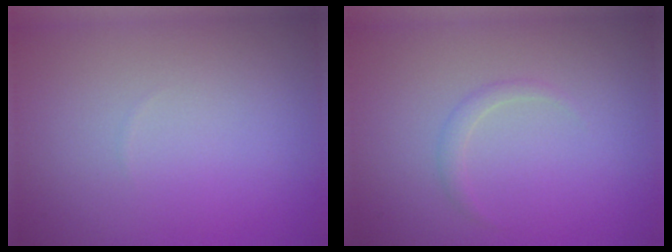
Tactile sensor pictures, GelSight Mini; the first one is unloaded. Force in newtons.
{"total": 0.9, "press": 0.9, "slide": 0.0}